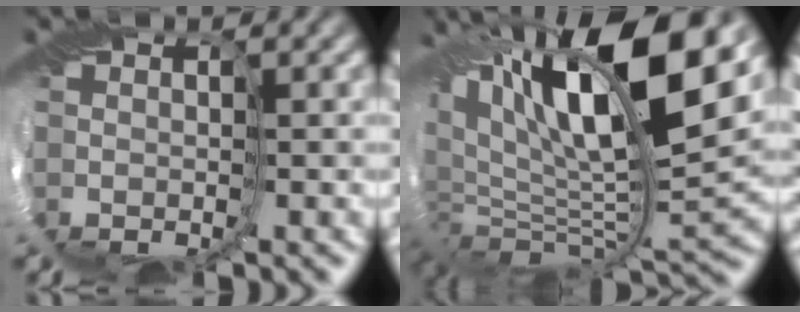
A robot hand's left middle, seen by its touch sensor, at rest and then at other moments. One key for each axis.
{"total": 13.7, "fx": 5.9, "fy": 4.5, "fz": 11.5, "tx": -0.222, "ty": 0.027, "tz": 0.103}